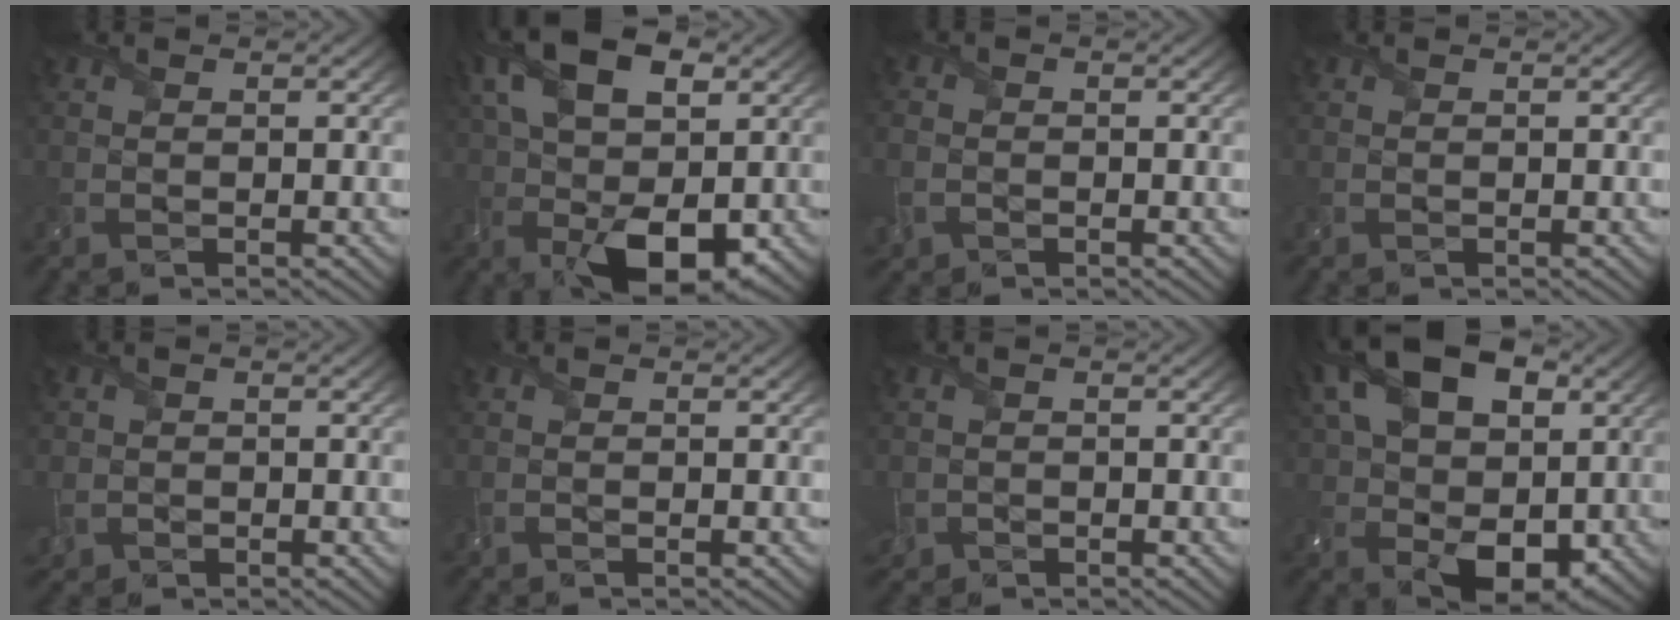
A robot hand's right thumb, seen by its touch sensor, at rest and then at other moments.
{"total": 15.9, "force": [2.0, 9.0, 12.9], "torque": [-0.243, 0.005, 0.032]}
{"total": 2.8, "force": [-1.1, 2.3, 1.3], "torque": [-0.044, -0.011, -0.025]}
{"total": 0.0}
{"total": 2.8, "force": [-0.7, 2.5, 0.8], "torque": [-0.025, -0.012, -0.014]}
{"total": 0.7, "force": [-0.3, 0.4, 0.5], "torque": [-0.013, -0.002, -0.006]}
{"total": 2.0, "force": [-0.9, 1.6, 0.7], "torque": [-0.026, -0.011, -0.020]}
{"total": 17.1, "force": [4.1, 10.9, 12.5], "torque": [-0.232, 0.007, 0.078]}